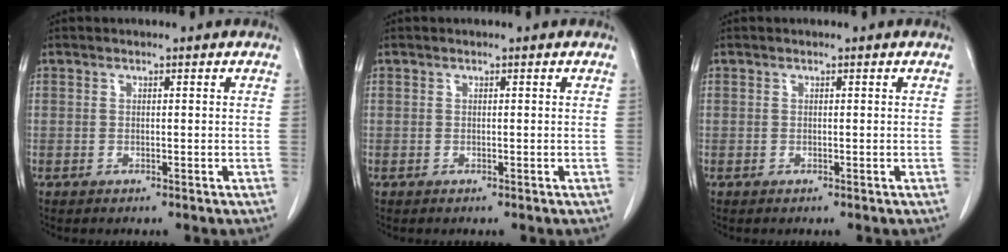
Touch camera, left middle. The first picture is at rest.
{"total": 0.0}
{"total": 0.0}